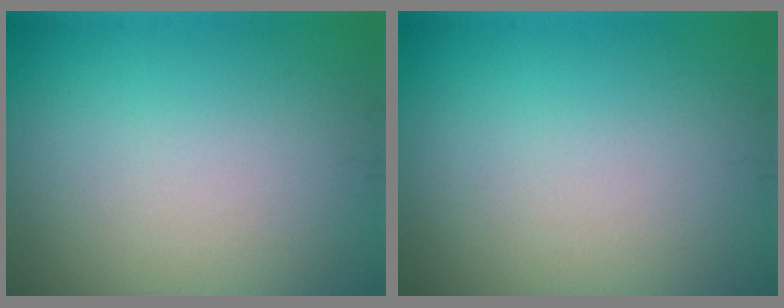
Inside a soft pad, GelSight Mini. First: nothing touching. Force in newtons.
{"total": 0.0}